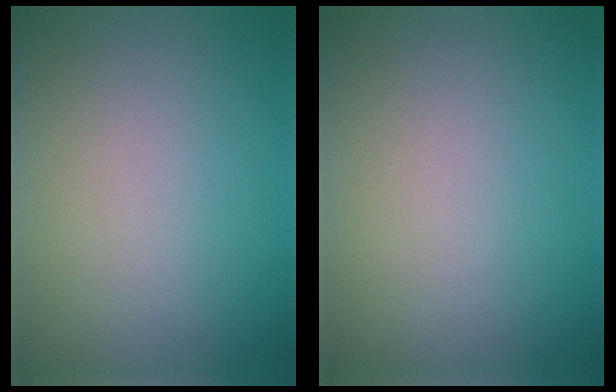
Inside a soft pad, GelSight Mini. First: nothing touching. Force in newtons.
{"total": 0.0}